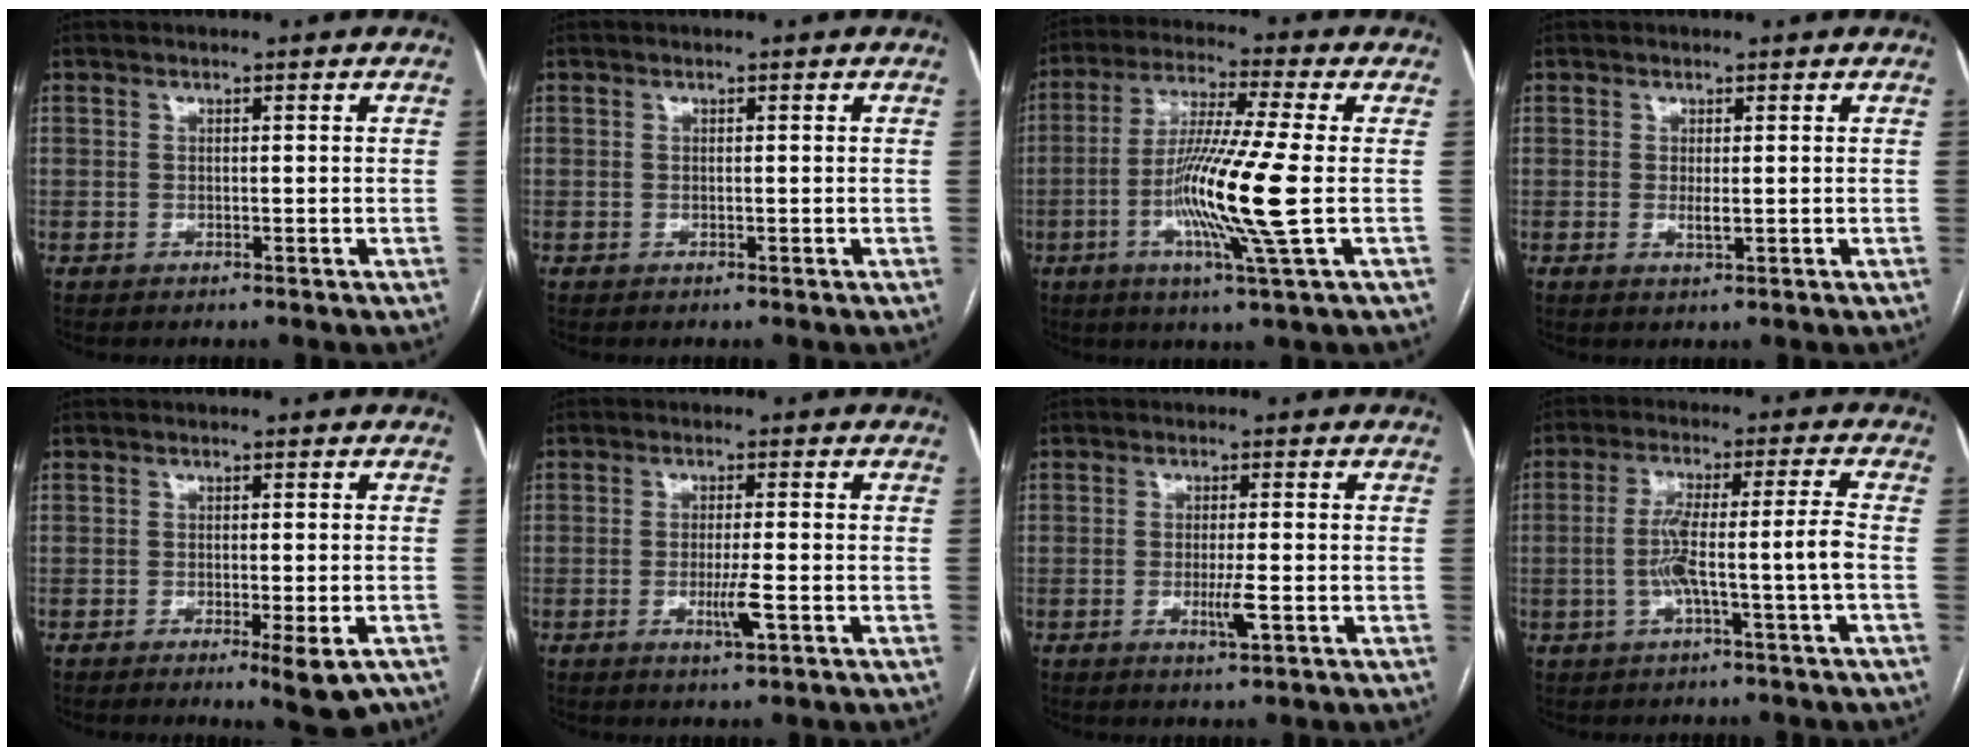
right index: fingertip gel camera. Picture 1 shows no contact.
{"total": 0.0}
{"total": 13.5, "force": [-2.5, -1.3, 13.2], "torque": [-0.259, -0.017, -0.055]}
{"total": 1.1, "force": [0.0, 0.4, 1.1], "torque": [-0.021, -0.003, 0.004]}
{"total": 5.1, "force": [-3.0, 0.8, 4.0], "torque": [-0.039, -0.010, -0.039]}
{"total": 3.7, "force": [-1.3, -0.1, 3.5], "torque": [-0.064, -0.008, -0.022]}
{"total": 3.2, "force": [-1.0, 0.0, 3.0], "torque": [-0.054, -0.007, -0.017]}
{"total": 7.3, "force": [-2.1, -1.1, 6.9], "torque": [-0.133, 0.020, -0.033]}